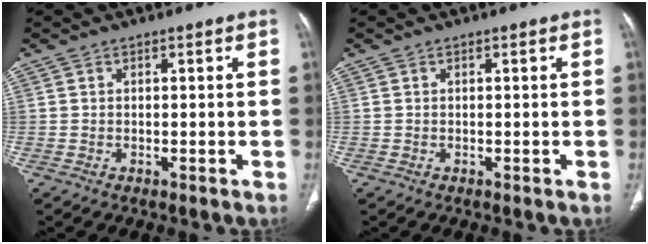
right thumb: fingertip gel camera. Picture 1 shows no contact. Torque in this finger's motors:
{"motor_torque": [0.00, 0.00, -0.14, 0.13, 0.00]}